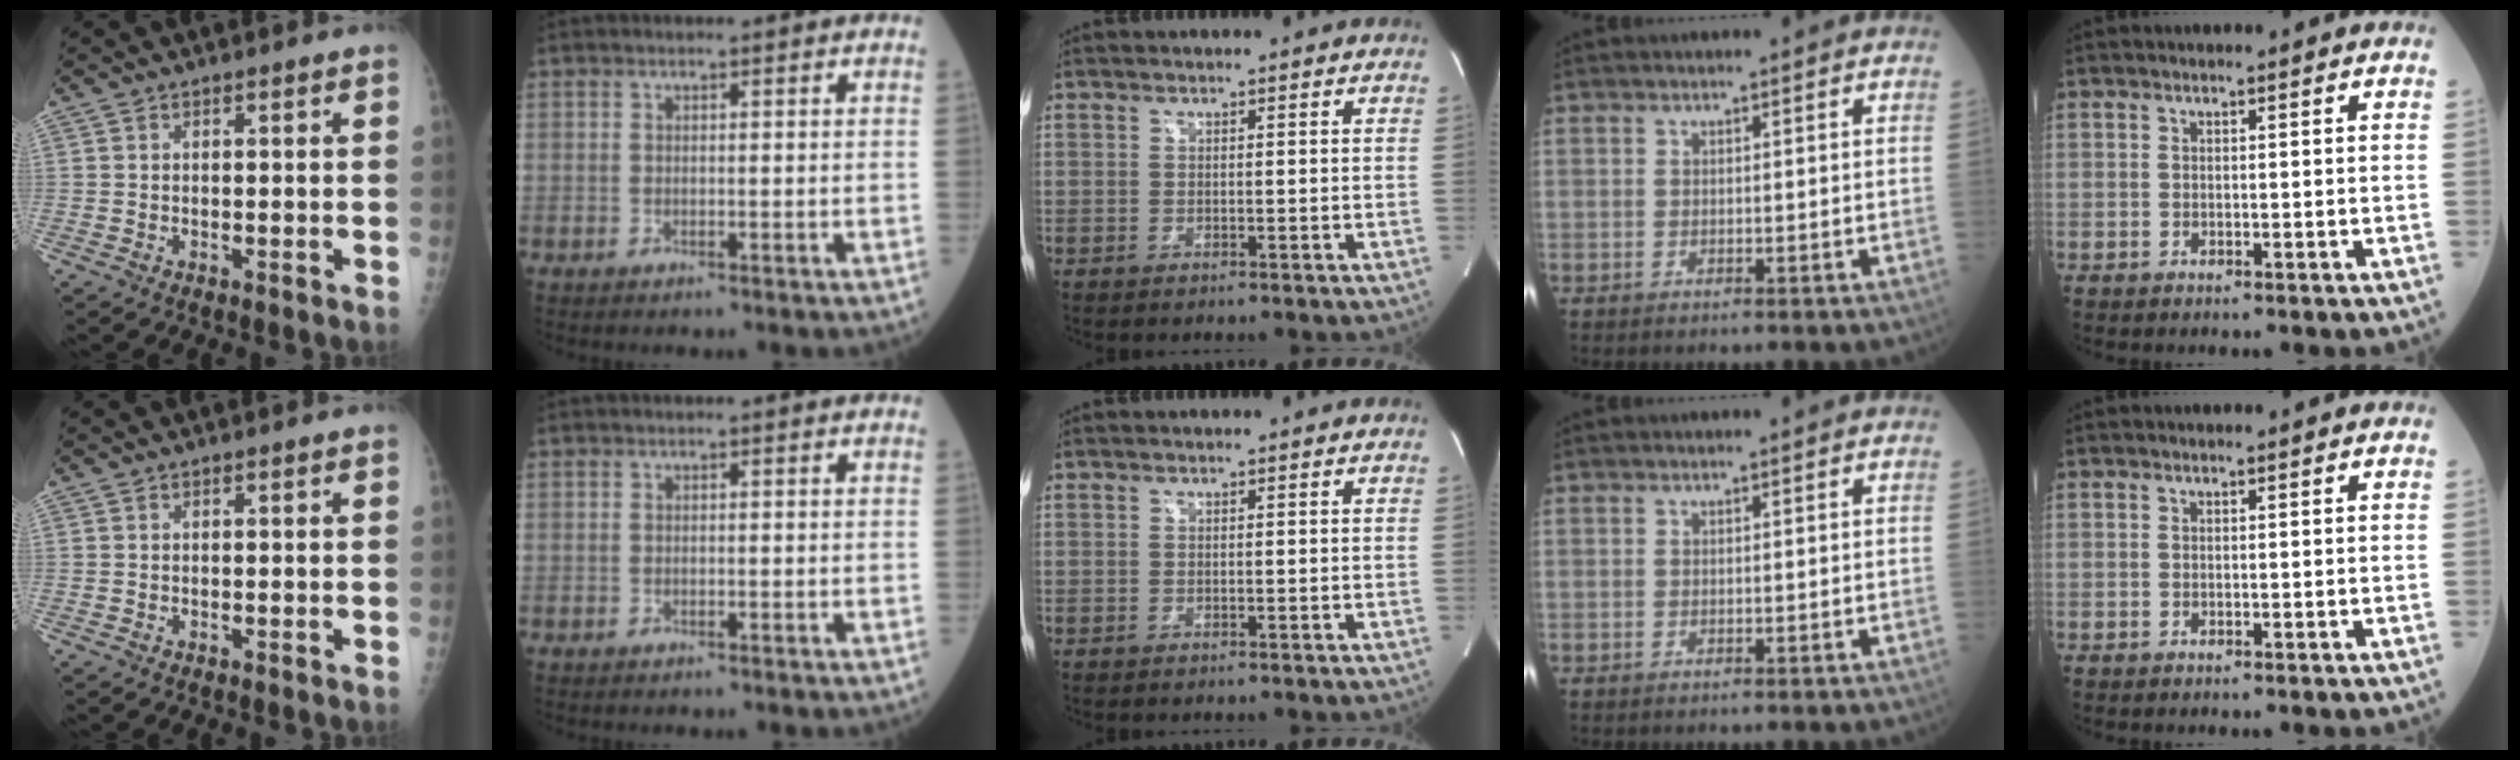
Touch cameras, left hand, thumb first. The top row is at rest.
{}